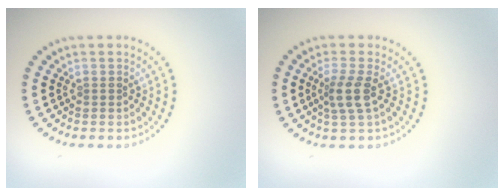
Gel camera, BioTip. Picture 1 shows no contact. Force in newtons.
{"total": 2.5, "press": 1.8, "slide": 1.7}